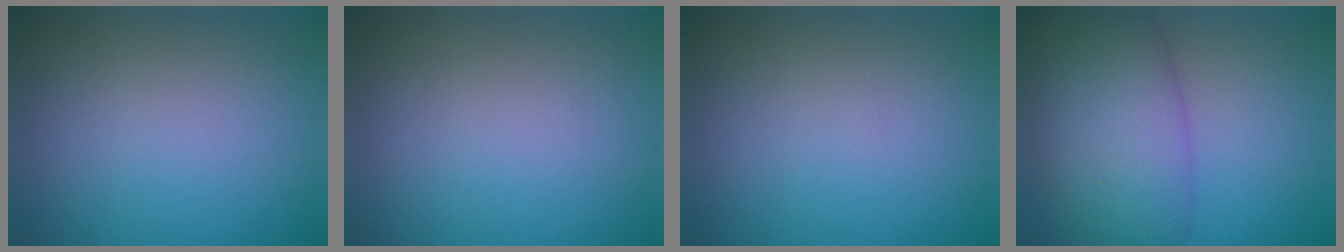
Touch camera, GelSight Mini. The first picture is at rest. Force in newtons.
{"total": 0.0}
{"total": 0.0}
{"total": 9.5, "press": 9.5, "slide": 0.3}